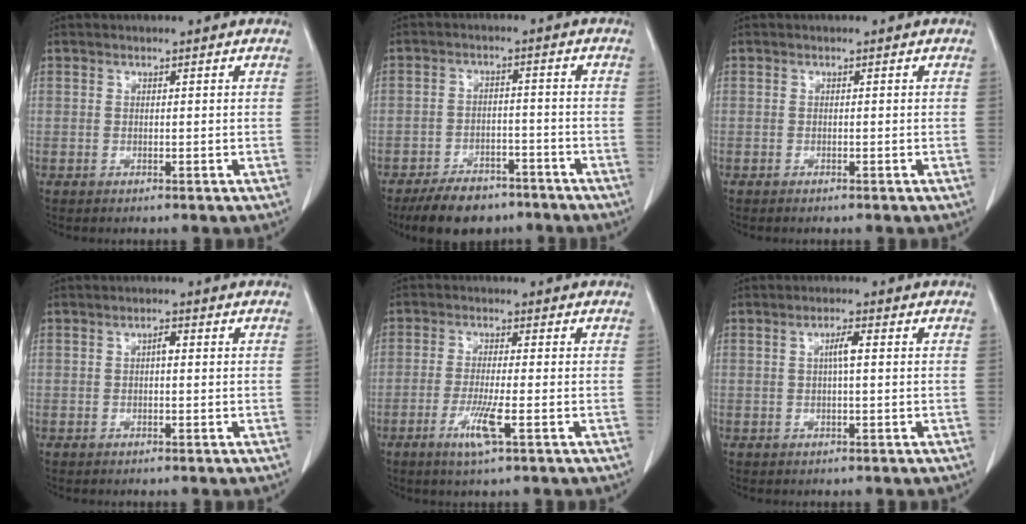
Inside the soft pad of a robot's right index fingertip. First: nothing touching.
{"total": 9.0, "force": [-7.2, 4.3, 3.4], "torque": [-0.052, 0.000, -0.115]}
{"total": 0.6, "force": [-0.5, 0.0, 0.3], "torque": [-0.008, -0.001, -0.008]}
{"total": 1.2, "force": [0.0, 0.4, 1.1], "torque": [-0.018, 0.004, 0.000]}
{"total": 5.0, "force": [-2.1, -0.1, 4.6], "torque": [-0.088, -0.011, -0.039]}
{"total": 2.3, "force": [0.3, 0.1, 2.2], "torque": [-0.041, 0.003, 0.004]}